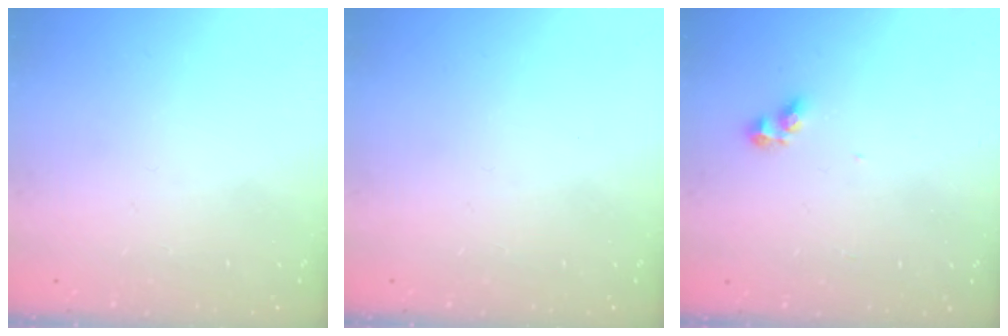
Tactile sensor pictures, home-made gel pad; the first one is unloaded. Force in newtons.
{"total": 0.0}
{"total": 4.2, "press": 4.2, "slide": 0.5}